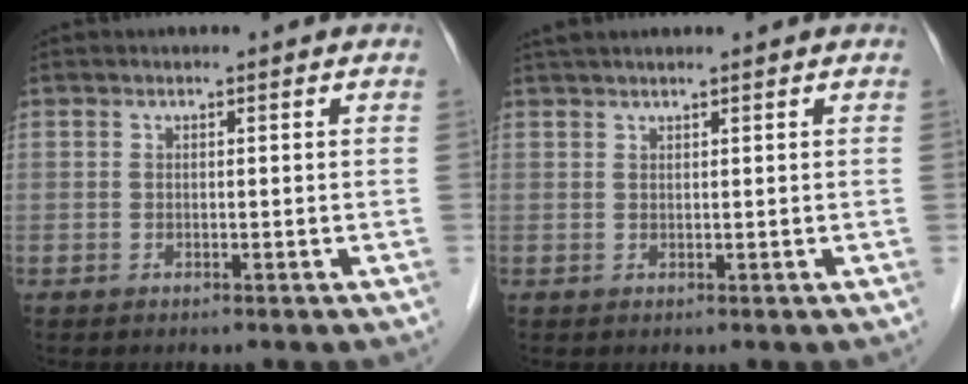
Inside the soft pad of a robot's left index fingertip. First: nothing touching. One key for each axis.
{"total": 3.4, "fx": 2.9, "fy": -0.1, "fz": 1.8, "tx": -0.023, "ty": 0.030, "tz": 0.050}